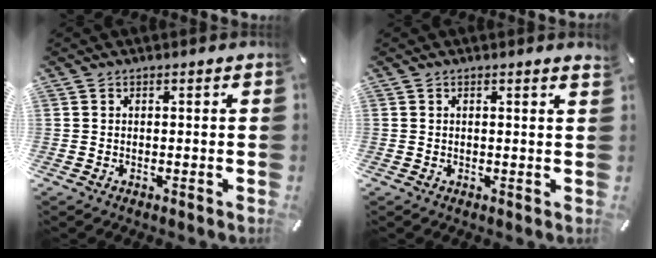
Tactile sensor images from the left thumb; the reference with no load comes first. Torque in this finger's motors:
{"motor_torque": [-0.10, -0.70, -0.15, 0.02, 0.00]}